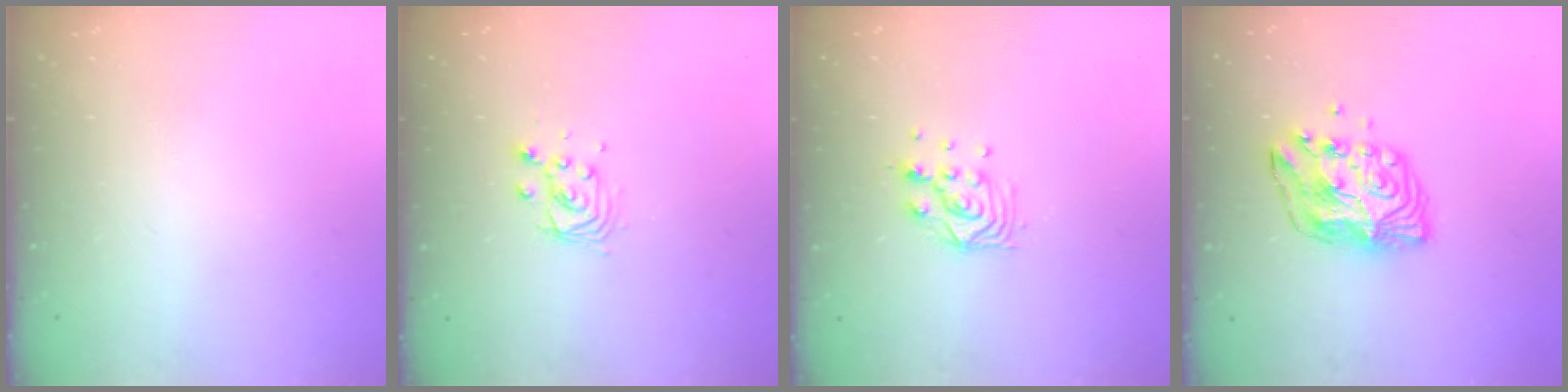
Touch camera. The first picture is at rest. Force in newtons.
{"total": 5.3, "press": 5.3, "slide": 0.4}
{"total": 8.8, "press": 8.8, "slide": 0.7}
{"total": 10.2, "press": 10.2, "slide": 0.6}